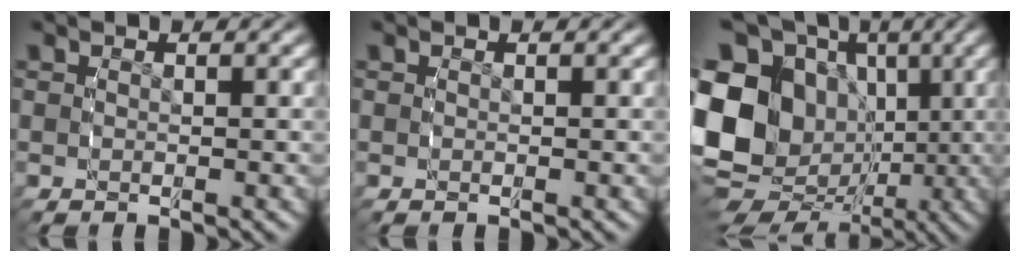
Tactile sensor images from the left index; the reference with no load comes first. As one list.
[{"total": 0.0}, {"total": 18.1, "force": [0.0, 14.9, 10.3], "torque": [-0.213, -0.049, 0.006]}]